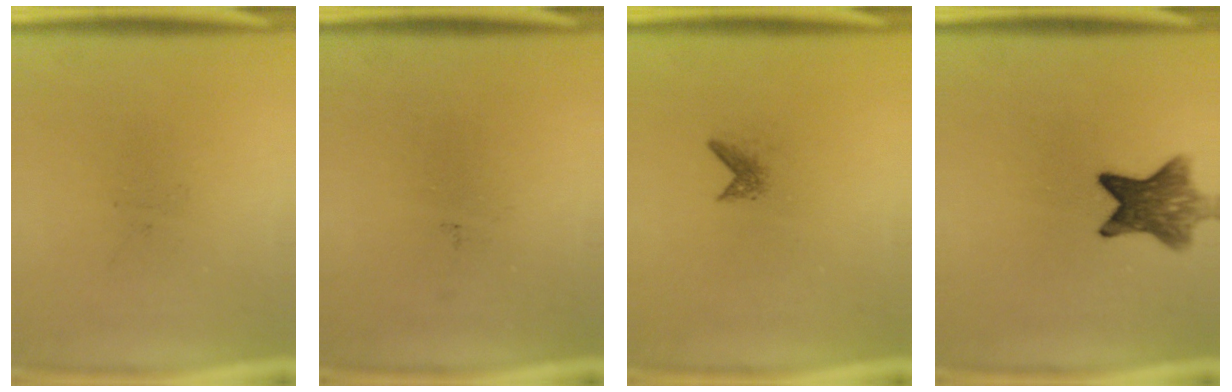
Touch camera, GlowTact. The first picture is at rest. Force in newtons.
{"total": 0.0}
{"total": 1.1}
{"total": 7.6}